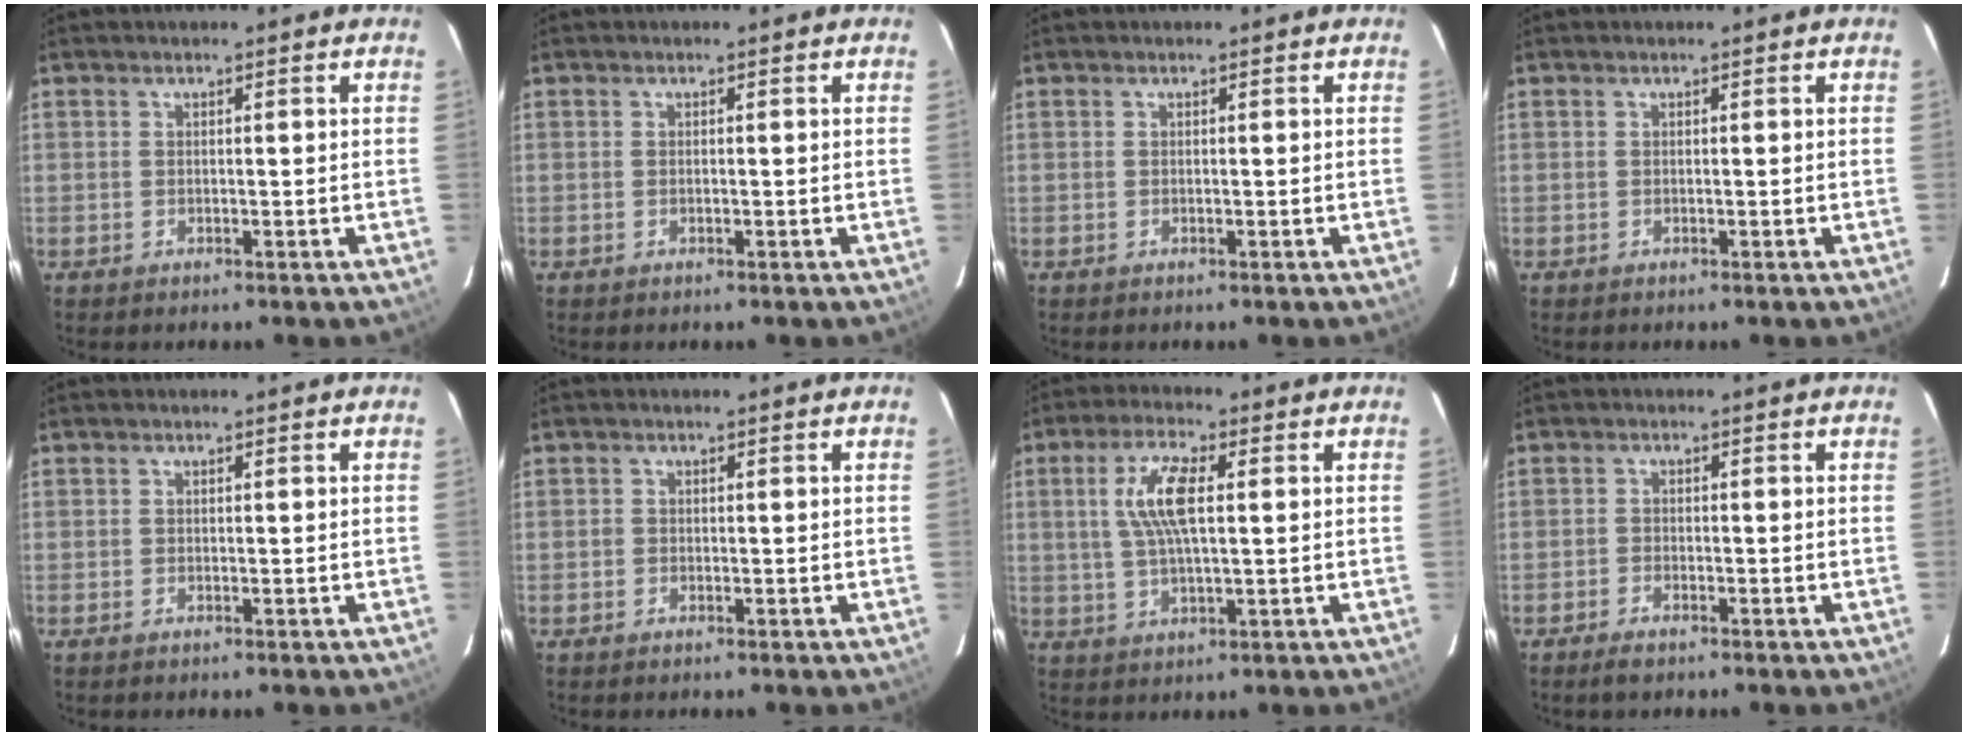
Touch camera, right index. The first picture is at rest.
{"total": 0.0}
{"total": 0.0}
{"total": 0.0}
{"total": 0.0}
{"total": 0.6, "force": [-0.2, 0.6, 0.0], "torque": [0.002, 0.000, -0.005]}
{"total": 8.5, "force": [1.7, 2.7, 7.9], "torque": [-0.158, 0.010, 0.034]}
{"total": 2.2, "force": [-1.8, 0.8, 1.0], "torque": [-0.031, -0.001, -0.035]}